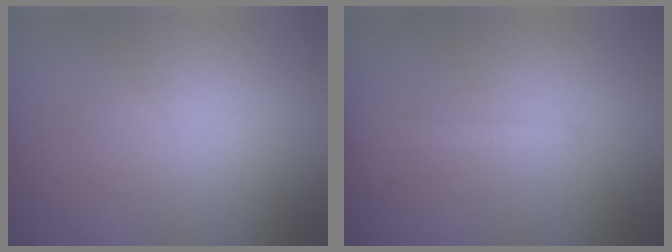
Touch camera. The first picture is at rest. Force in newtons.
{"total": 1.5, "press": 1.5, "slide": 0.1}